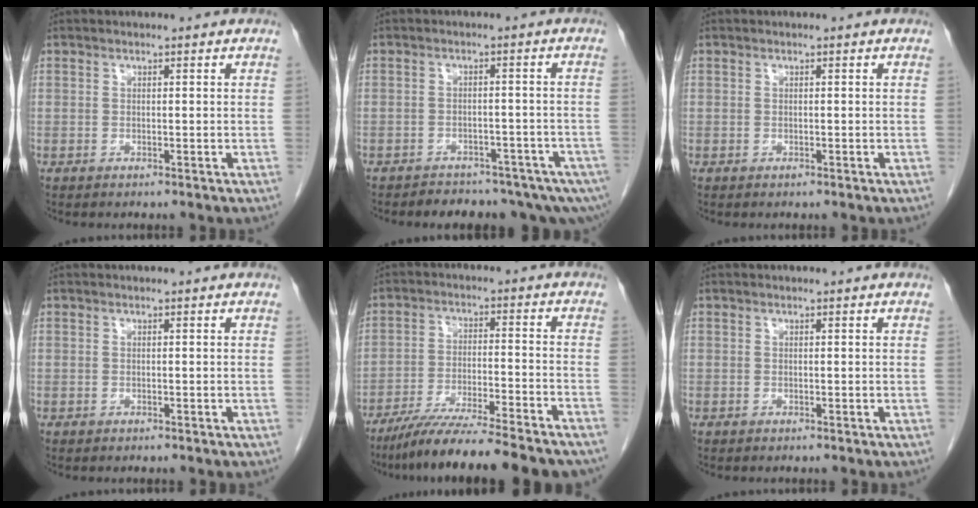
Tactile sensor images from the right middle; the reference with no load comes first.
{"total": 12.5, "force": [-9.9, 4.9, 5.8], "torque": [-0.072, 0.011, -0.114]}
{"total": 0.0}
{"total": 0.0}
{"total": 18.5, "force": [-16.0, 1.0, 9.2], "torque": [-0.129, -0.024, -0.245]}
{"total": 0.0}